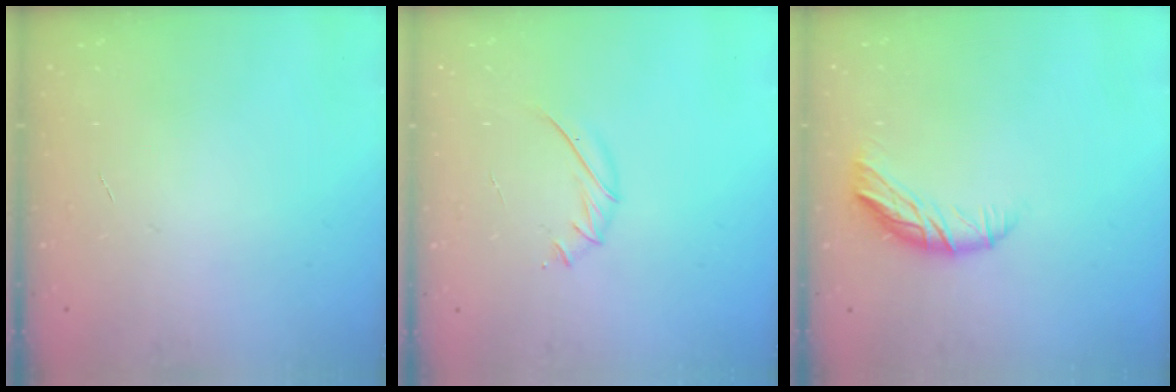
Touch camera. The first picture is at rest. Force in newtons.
{"total": 5.9, "press": 5.8, "slide": 1.5}
{"total": 10.1, "press": 10.0, "slide": 1.6}